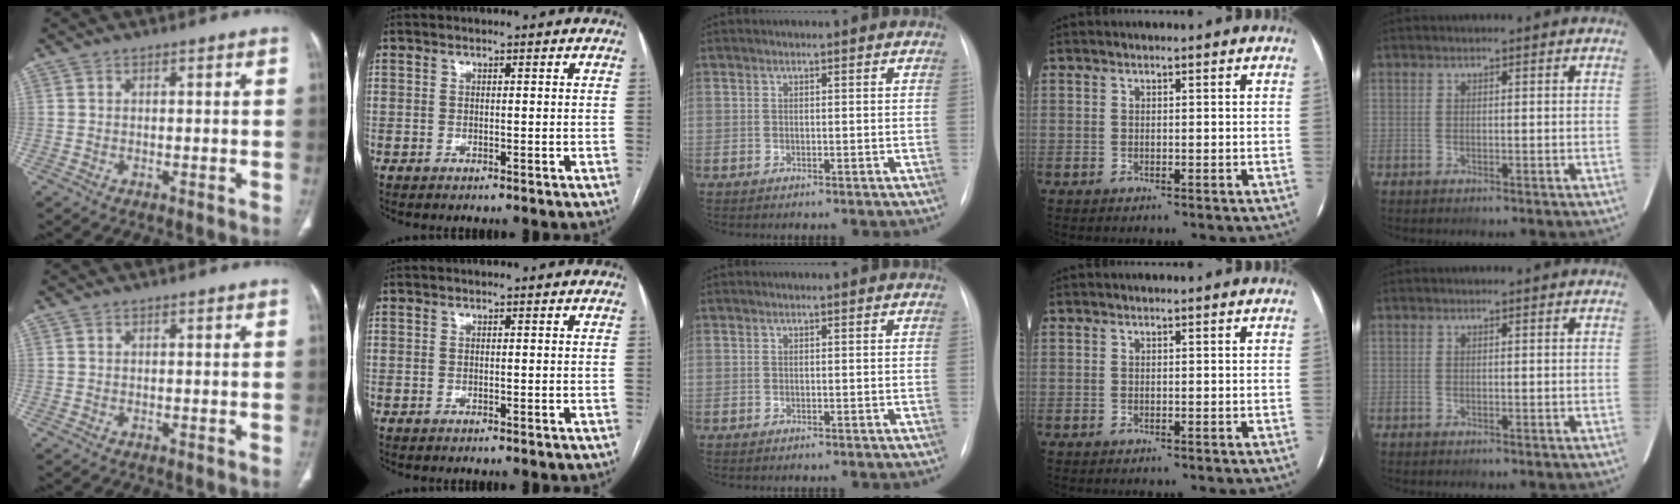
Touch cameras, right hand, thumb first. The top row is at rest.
{}